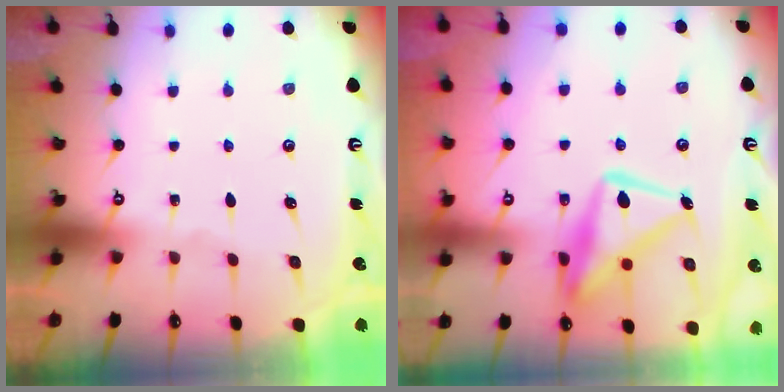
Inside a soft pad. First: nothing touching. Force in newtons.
{"total": 15.4, "press": 15.3, "slide": 1.6}